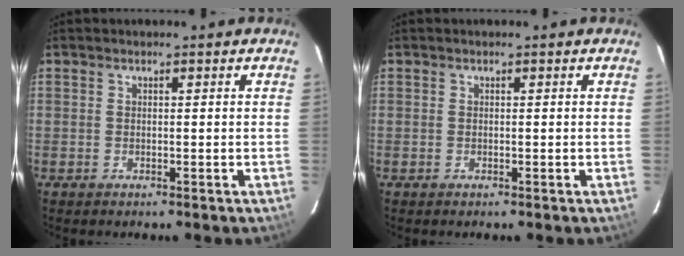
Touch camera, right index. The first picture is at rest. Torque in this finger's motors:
{"motor_torque": [-0.01, 0.01, 0.00, 0.00]}